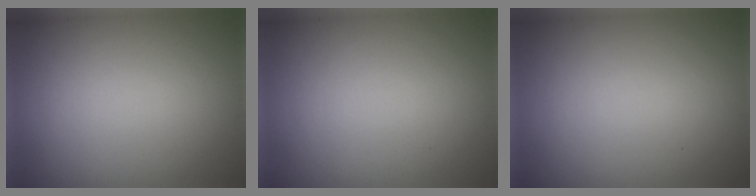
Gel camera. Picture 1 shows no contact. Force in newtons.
{"total": 0.0}
{"total": 0.0}